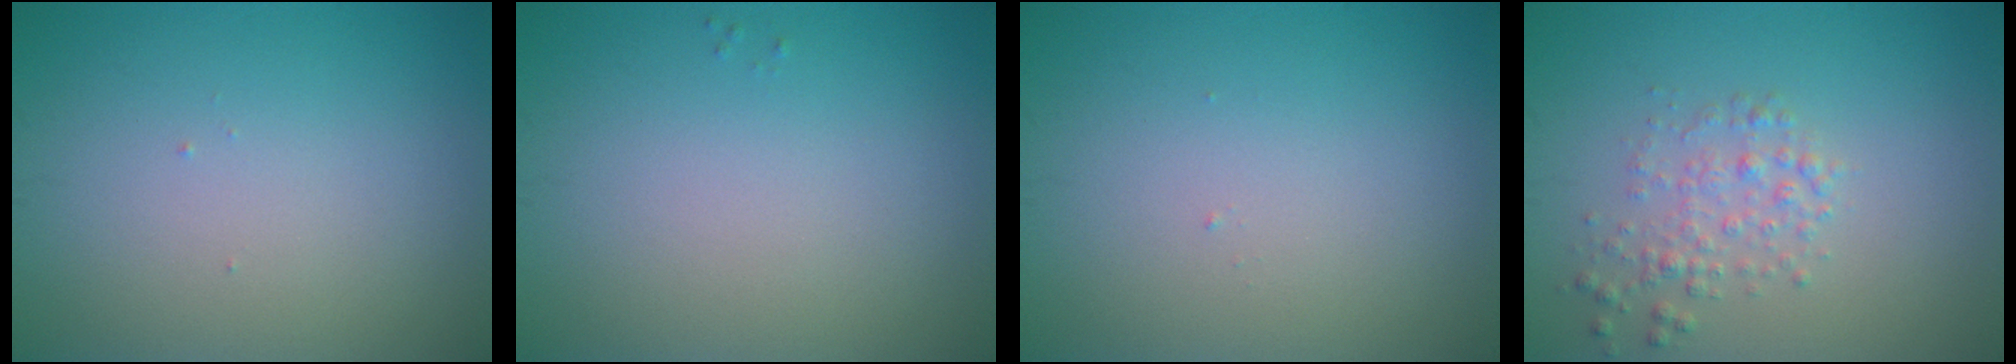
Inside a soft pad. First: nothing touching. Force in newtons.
{"total": 0.0}
{"total": 0.0}
{"total": 2.1, "press": 2.1, "slide": 0.1}